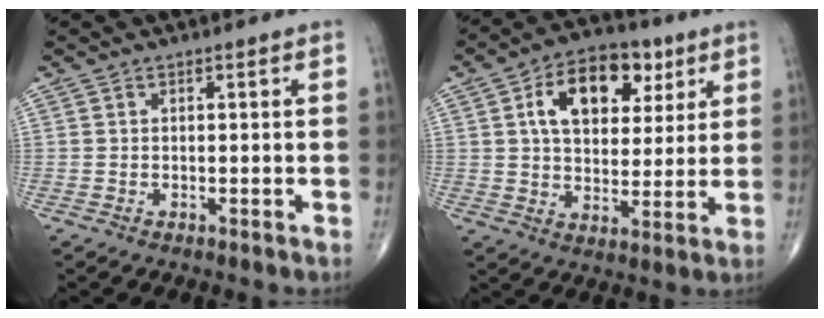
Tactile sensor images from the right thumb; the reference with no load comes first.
{"total": 15.4, "force": [5.6, 9.7, 10.6], "torque": [-0.136, -0.002, 0.089]}